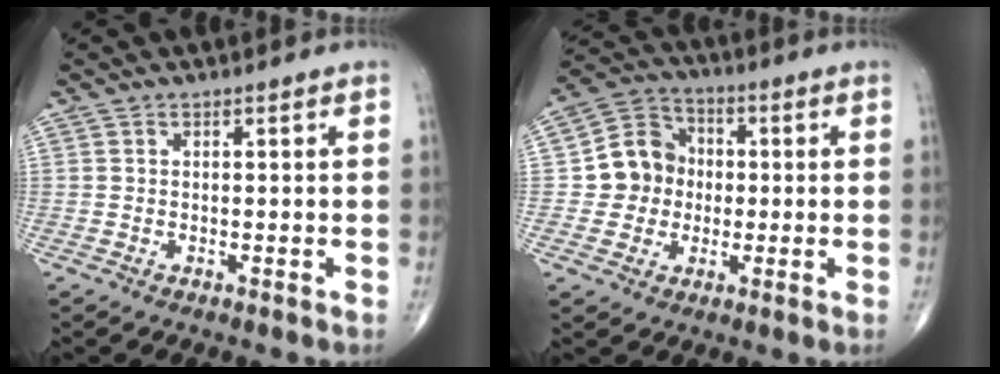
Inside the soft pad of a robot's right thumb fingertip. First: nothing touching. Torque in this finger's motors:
{"motor_torque": [0.01, 0.01, 0.06, -0.07, 0.04]}